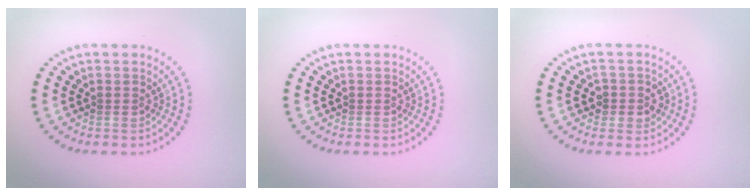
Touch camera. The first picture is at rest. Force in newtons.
{"total": 0.0}
{"total": 2.0, "press": 1.8, "slide": 0.9}